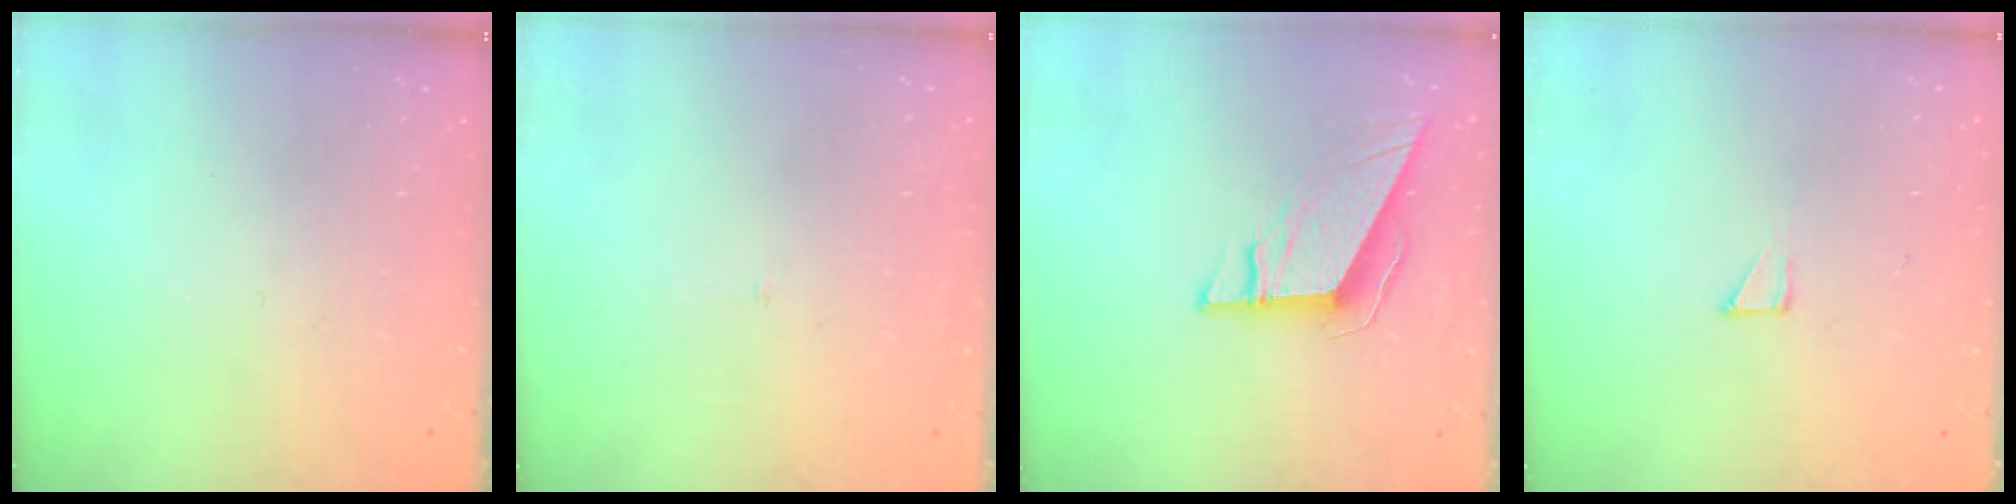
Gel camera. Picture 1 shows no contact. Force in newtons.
{"total": 2.1, "press": 2.1, "slide": 0.1}
{"total": 9.9, "press": 9.7, "slide": 2.0}
{"total": 3.6, "press": 3.6, "slide": 0.4}